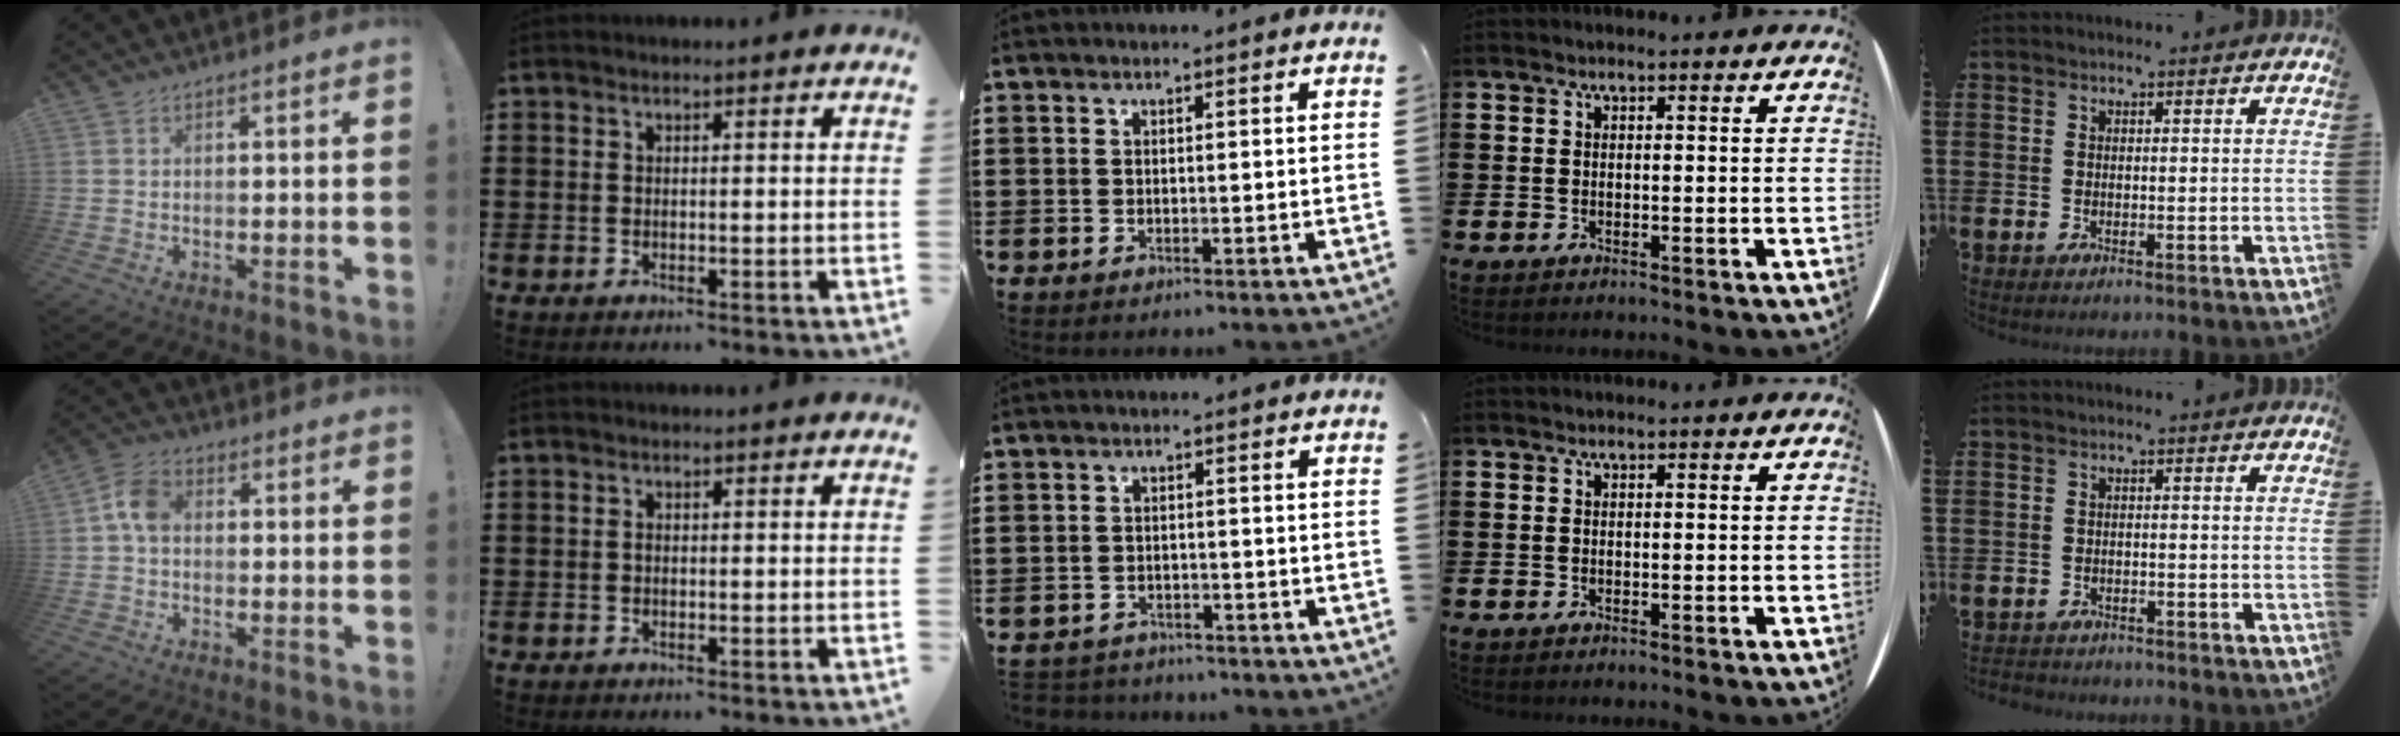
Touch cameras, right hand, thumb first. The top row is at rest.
{"thumb": {"total": 7.0, "force": [0.1, 4.8, 5.1], "torque": [-0.098, 0.016, 0.005]}, "index": {"total": 0.5, "force": [-0.2, 0.3, 0.4], "torque": [-0.010, -0.001, -0.003]}, "middle": {"total": 2.4, "force": [-2.3, 0.3, -0.4], "torque": [-0.001, -0.002, -0.053]}, "little": {"total": 1.1, "force": [-1.1, 0.2, -0.1], "torque": [-0.001, 0.003, -0.025]}}